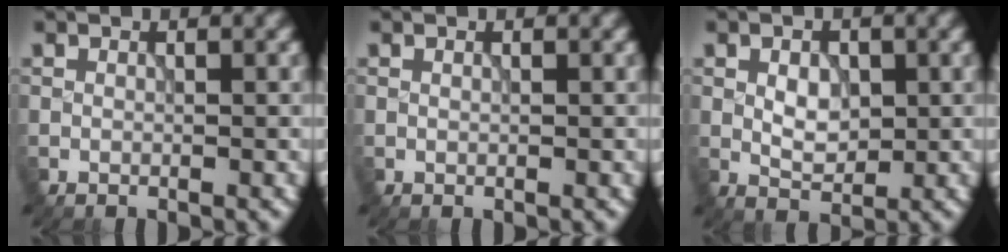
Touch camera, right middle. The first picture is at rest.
{"total": 0.0}
{"total": 2.6, "force": [0.3, 1.8, 2.0], "torque": [-0.033, 0.000, 0.005]}